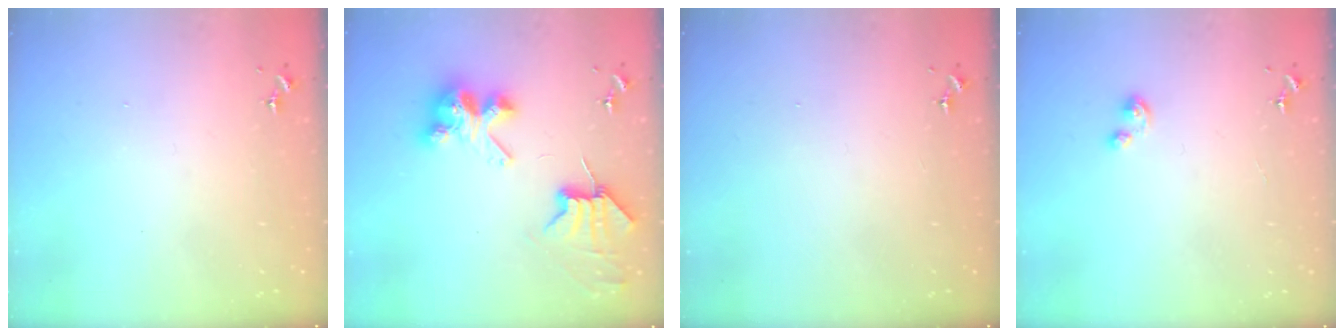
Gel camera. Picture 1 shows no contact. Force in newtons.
{"total": 8.2, "press": 8.1, "slide": 1.2}
{"total": 0.0}
{"total": 3.2, "press": 3.2, "slide": 0.4}